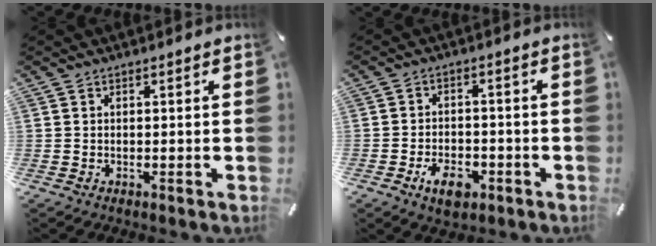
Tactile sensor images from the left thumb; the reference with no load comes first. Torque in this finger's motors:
{"motor_torque": [-0.64, 0.72, 0.04, 0.02, 0.05]}